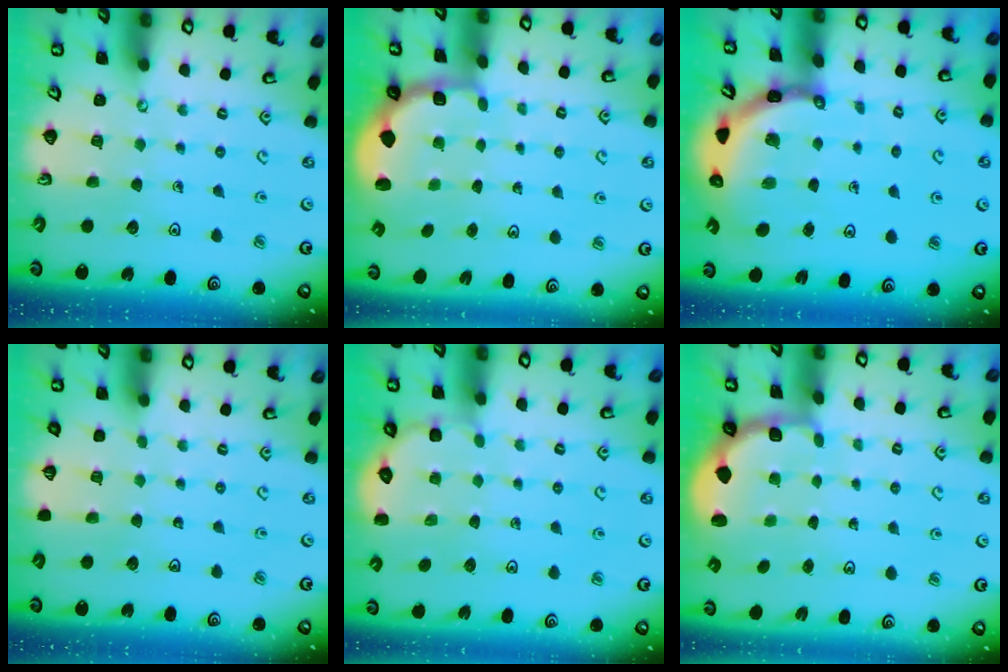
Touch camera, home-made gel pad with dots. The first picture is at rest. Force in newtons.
{"total": 2.2, "press": 2.0, "slide": 1.0}
{"total": 4.8, "press": 4.7, "slide": 0.5}
{"total": 0.0}
{"total": 2.7, "press": 2.7, "slide": 0.3}
{"total": 2.2, "press": 2.0, "slide": 1.0}